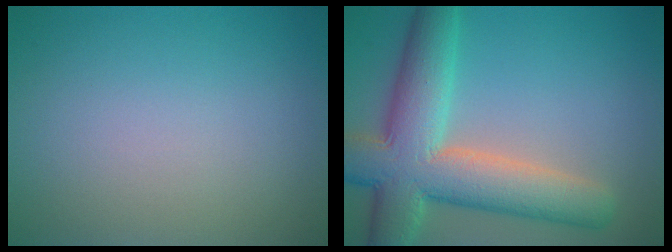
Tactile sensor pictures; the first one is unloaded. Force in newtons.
{"total": 10.1, "press": 10.1, "slide": 0.8}